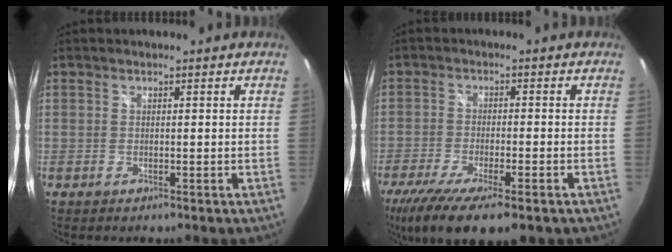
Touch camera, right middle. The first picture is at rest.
{"total": 14.3, "force": [-9.5, 3.7, 10.0], "torque": [-0.204, -0.058, -0.155]}